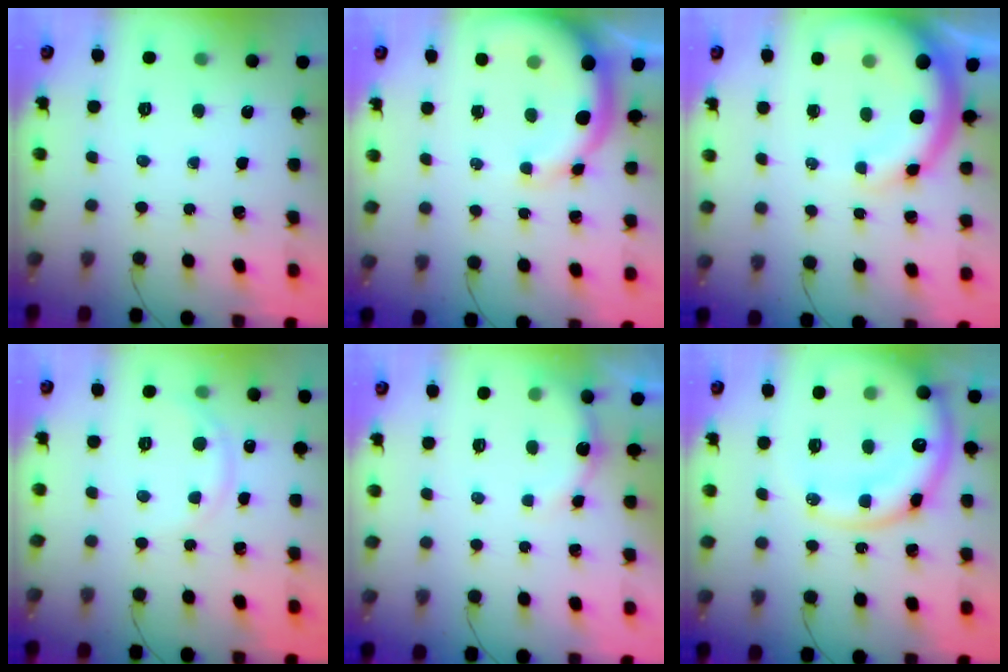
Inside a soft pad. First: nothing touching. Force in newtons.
{"total": 8.9, "press": 8.5, "slide": 2.6}
{"total": 11.4, "press": 11.1, "slide": 2.6}
{"total": 3.2, "press": 3.1, "slide": 1.0}
{"total": 4.4, "press": 4.2, "slide": 1.2}
{"total": 19.2, "press": 18.9, "slide": 3.3}